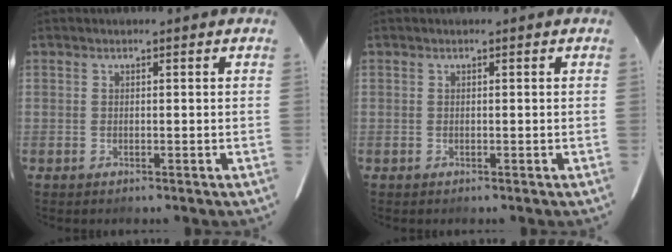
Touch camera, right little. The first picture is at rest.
{"total": 0.0}